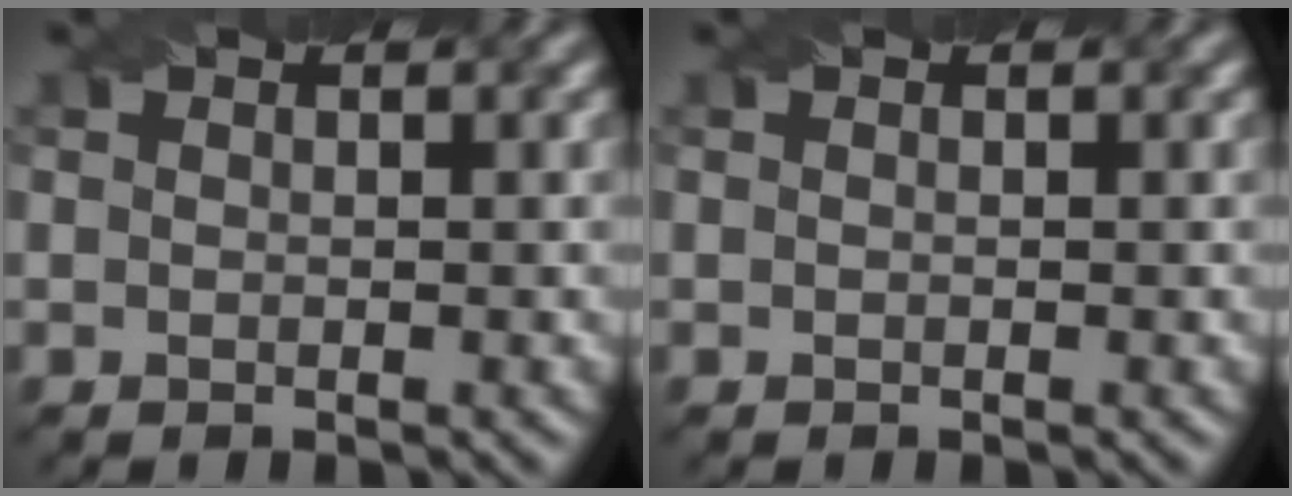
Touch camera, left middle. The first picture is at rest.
{"total": 0.0}